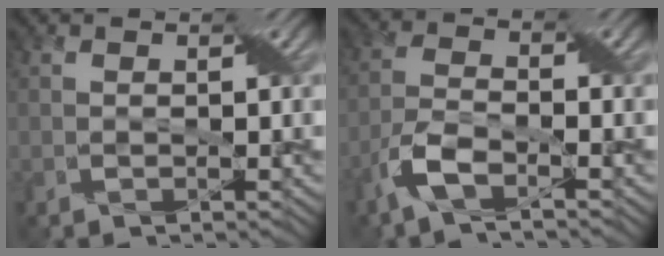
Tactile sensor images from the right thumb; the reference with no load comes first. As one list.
[{"total": 5.0, "force": [-3.1, 1.5, 3.6], "torque": [-0.086, -0.003, -0.072]}]